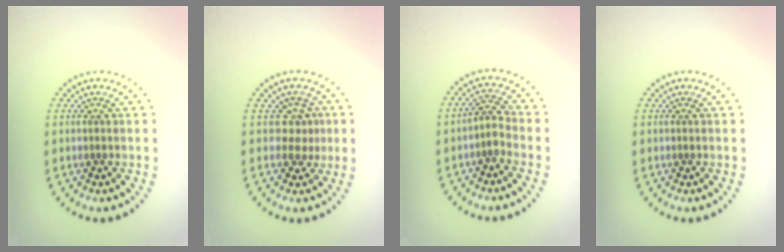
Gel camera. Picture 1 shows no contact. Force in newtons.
{"total": 2.1, "press": 1.4, "slide": 1.6}
{"total": 1.5, "press": 1.3, "slide": 0.9}
{"total": 0.0}